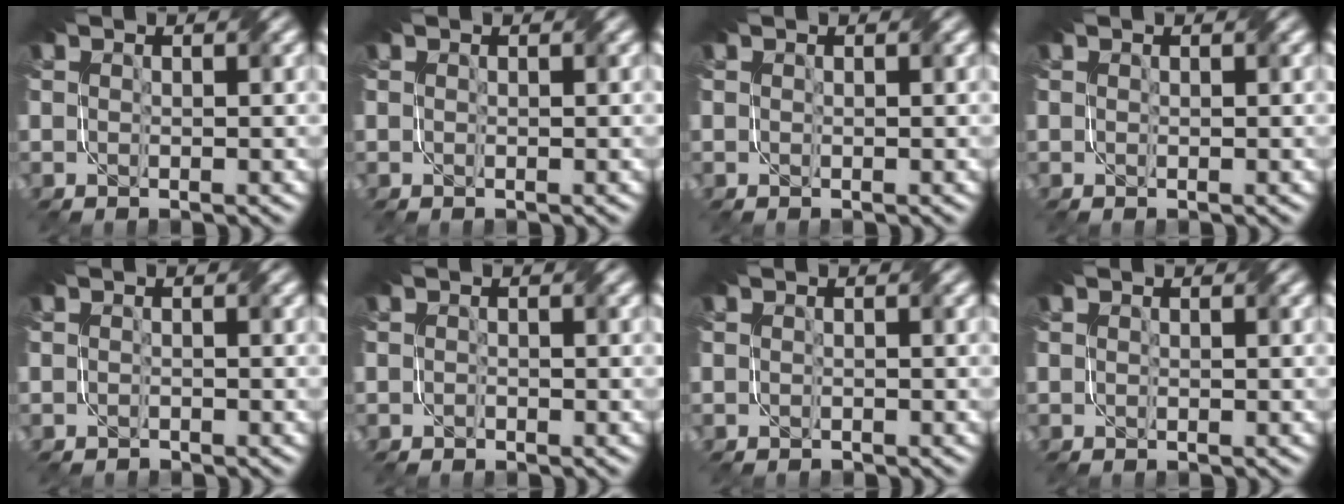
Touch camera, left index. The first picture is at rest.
{"total": 0.0}
{"total": 0.0}
{"total": 0.0}
{"total": 1.0, "force": [-1.0, -0.2, -0.2], "torque": [0.008, -0.003, -0.019]}
{"total": 0.7, "force": [-0.7, -0.1, -0.1], "torque": [0.006, -0.002, -0.014]}
{"total": 0.7, "force": [-0.7, -0.1, -0.2], "torque": [0.006, -0.003, -0.012]}
{"total": 0.0}